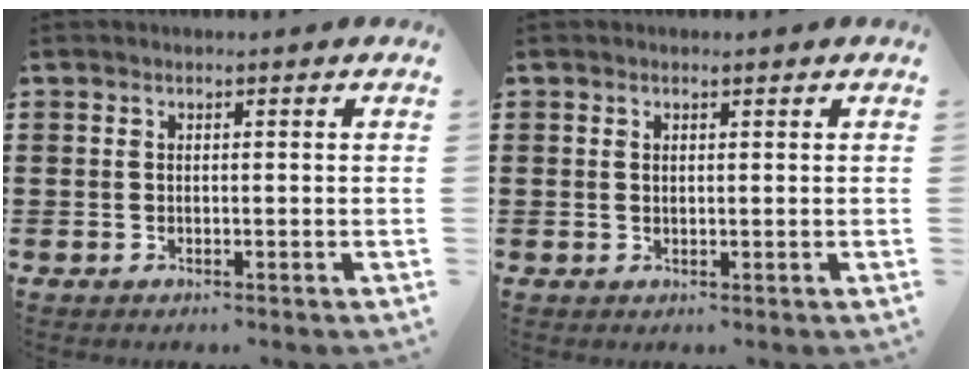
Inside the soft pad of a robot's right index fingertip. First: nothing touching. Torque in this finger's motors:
{"motor_torque": [0.29, 1.85, -0.01, -0.01]}